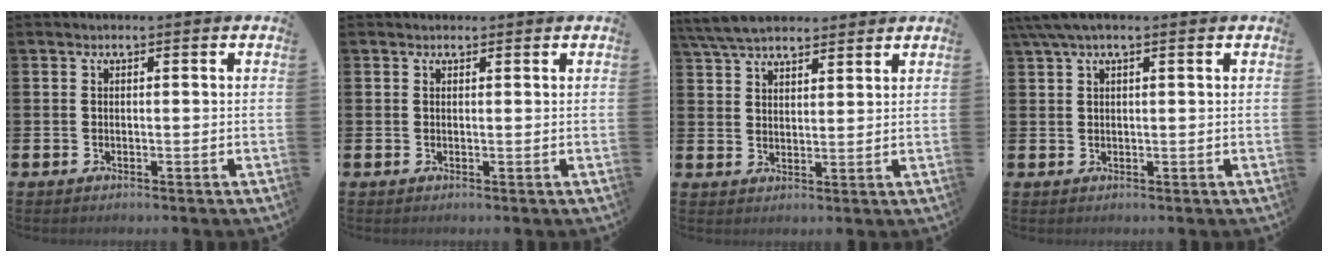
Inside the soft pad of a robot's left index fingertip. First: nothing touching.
{"total": 0.6, "force": [0.6, 0.3, 0.0], "torque": [0.010, -0.001, 0.008]}
{"total": 5.7, "force": [5.4, 1.4, 1.5], "torque": [-0.047, -0.015, 0.100]}
{"total": 3.0, "force": [1.9, 0.5, 2.3], "torque": [-0.049, 0.002, 0.035]}